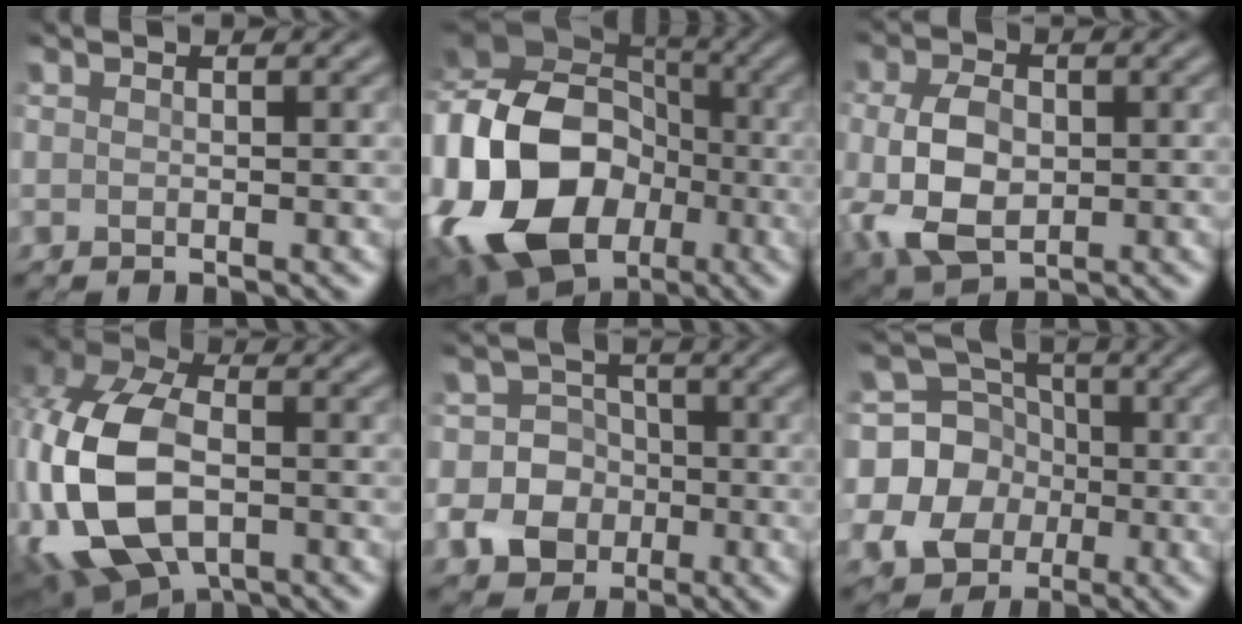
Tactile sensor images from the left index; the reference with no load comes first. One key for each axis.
{"total": 19.3, "fx": -5.6, "fy": 14.5, "fz": 11.5, "tx": -0.237, "ty": 0.000, "tz": -0.111}
{"total": 6.8, "fx": -0.7, "fy": 4.6, "fz": 5.1, "tx": -0.117, "ty": -0.003, "tz": -0.012}
{"total": 14.2, "fx": -3.3, "fy": 9.0, "fz": 10.5, "tx": -0.257, "ty": -0.013, "tz": -0.058}
{"total": 7.9, "fx": -2.3, "fy": 7.3, "fz": 2.1, "tx": -0.043, "ty": 0.004, "tz": -0.058}
{"total": 13.7, "fx": -1.7, "fy": 12.9, "fz": 4.3, "tx": -0.144, "ty": 0.020, "tz": -0.046}